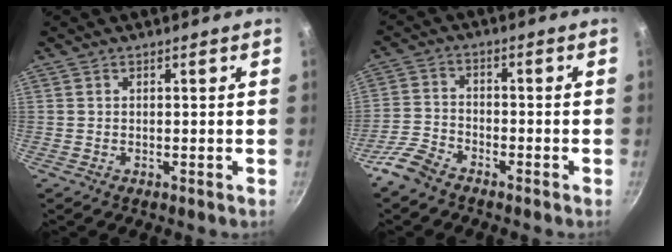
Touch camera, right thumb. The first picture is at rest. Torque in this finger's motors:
{"motor_torque": [1.43, -0.01, 0.37, -1.15, -0.02]}